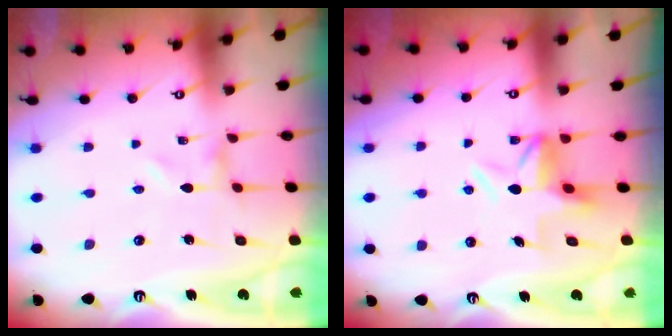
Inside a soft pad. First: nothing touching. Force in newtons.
{"total": 6.3, "press": 6.3, "slide": 0.4}